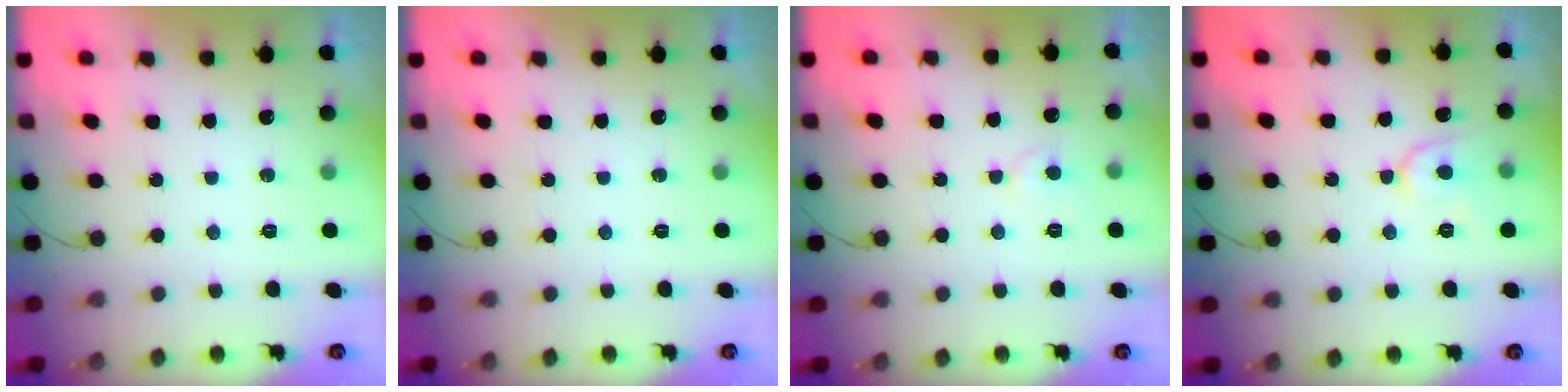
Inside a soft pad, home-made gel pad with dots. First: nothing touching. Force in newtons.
{"total": 0.0}
{"total": 4.7, "press": 4.7, "slide": 0.4}
{"total": 6.9, "press": 6.9, "slide": 0.6}